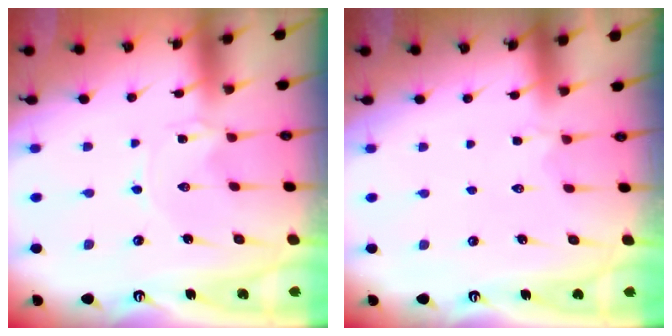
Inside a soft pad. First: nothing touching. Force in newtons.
{"total": 2.7, "press": 2.5, "slide": 1.0}